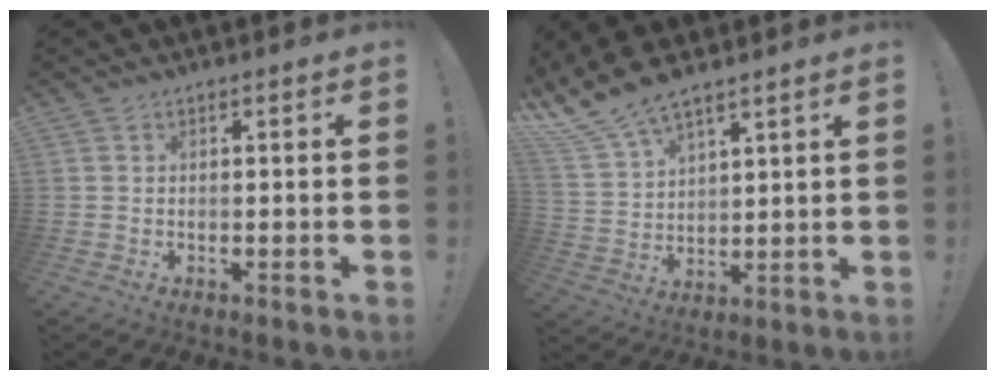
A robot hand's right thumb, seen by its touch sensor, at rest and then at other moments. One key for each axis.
{"total": 11.4, "fx": 9.6, "fy": 3.9, "fz": 4.8, "tx": -0.112, "ty": -0.055, "tz": 0.183}